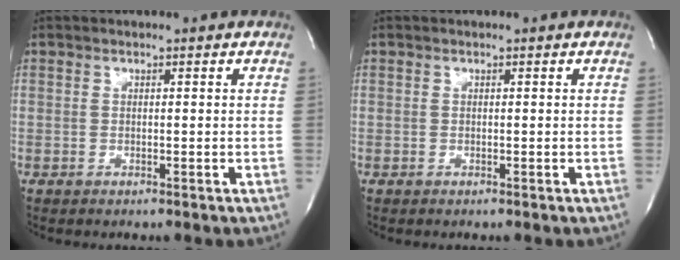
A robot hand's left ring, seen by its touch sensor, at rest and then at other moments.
{"total": 0.0}